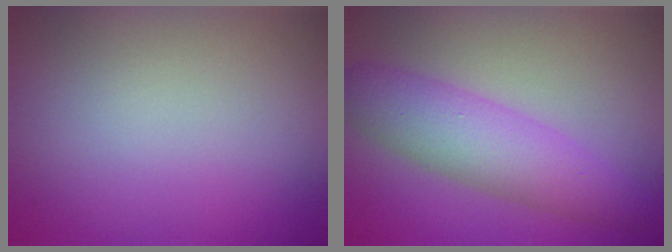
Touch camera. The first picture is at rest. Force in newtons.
{"total": 5.2, "press": 5.2, "slide": 0.2}